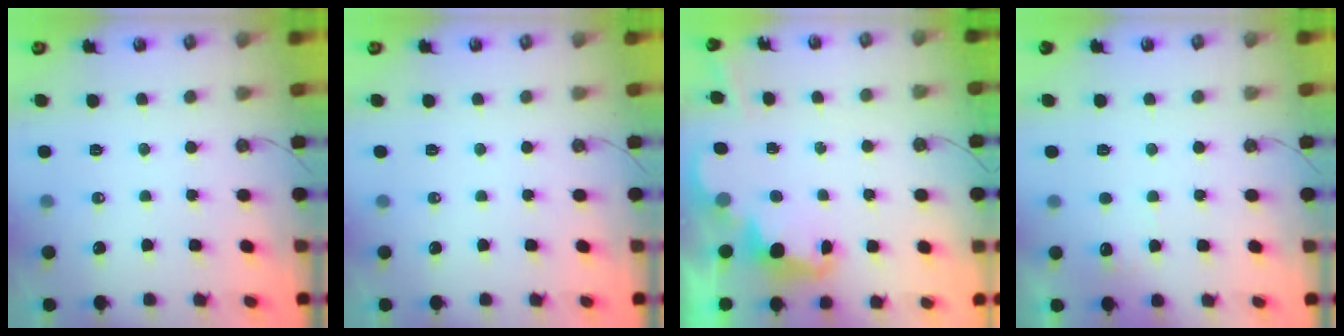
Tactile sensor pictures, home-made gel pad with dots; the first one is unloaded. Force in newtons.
{"total": 0.0}
{"total": 2.4, "press": 2.3, "slide": 0.5}
{"total": 4.9, "press": 4.8, "slide": 1.3}